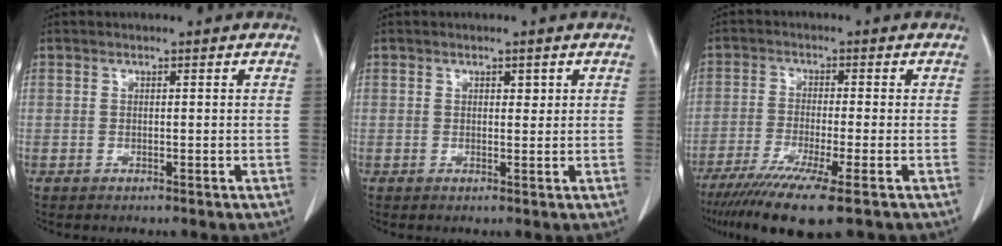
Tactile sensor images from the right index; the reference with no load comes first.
{"total": 1.1, "force": [0.6, 0.6, 0.8], "torque": [-0.010, -0.002, 0.008]}
{"total": 10.9, "force": [-7.2, 0.1, 8.1], "torque": [-0.138, -0.030, -0.118]}